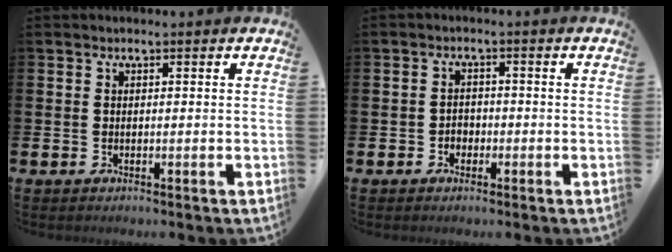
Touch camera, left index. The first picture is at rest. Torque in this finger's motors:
{"motor_torque": [-0.02, 0.12, 0.01, 0.00]}